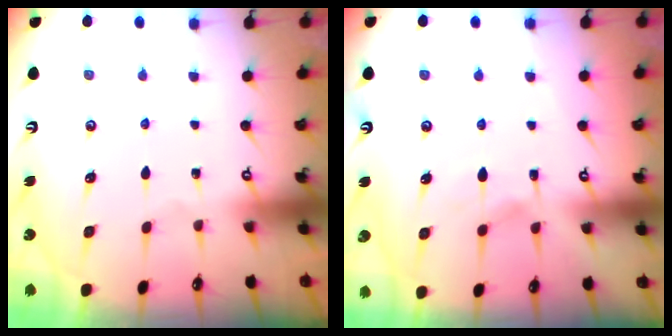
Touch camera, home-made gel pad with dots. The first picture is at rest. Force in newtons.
{"total": 5.4, "press": 5.4, "slide": 0.6}